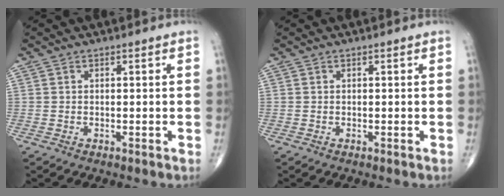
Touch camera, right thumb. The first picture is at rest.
{"total": 0.0}